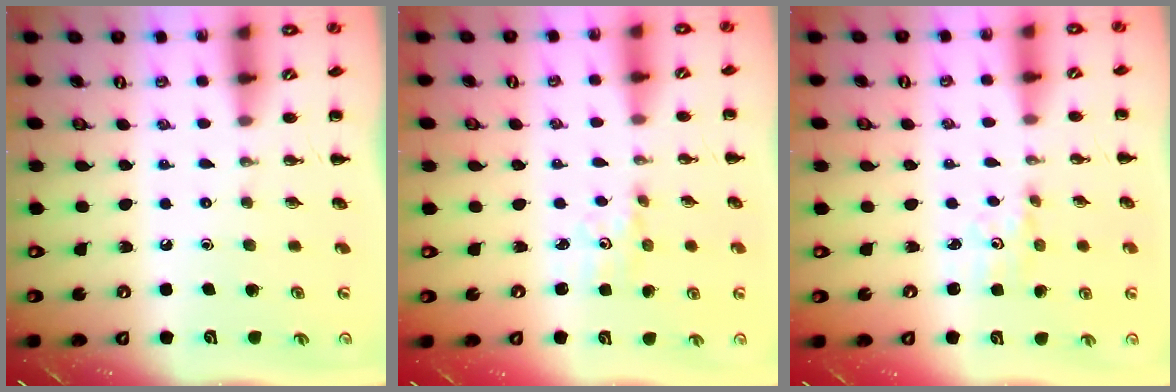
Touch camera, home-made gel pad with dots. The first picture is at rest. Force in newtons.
{"total": 2.0, "press": 1.9, "slide": 0.7}
{"total": 2.0, "press": 1.9, "slide": 0.7}